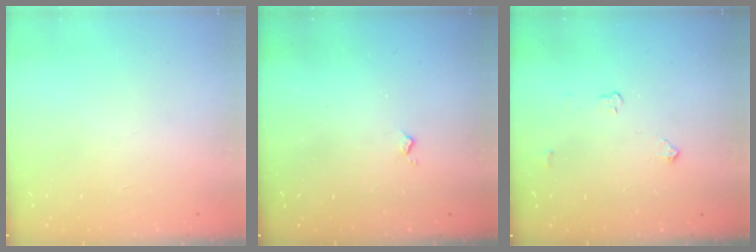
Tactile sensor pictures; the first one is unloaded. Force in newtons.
{"total": 2.4, "press": 2.3, "slide": 0.5}
{"total": 2.6, "press": 2.6, "slide": 0.4}